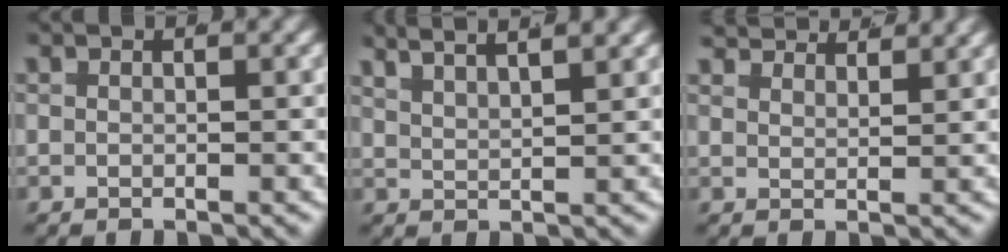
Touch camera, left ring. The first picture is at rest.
{"total": 5.4, "force": [3.8, 2.6, 2.8], "torque": [-0.052, 0.011, 0.053]}
{"total": 3.5, "force": [3.4, 0.3, 0.8], "torque": [-0.009, 0.004, 0.054]}